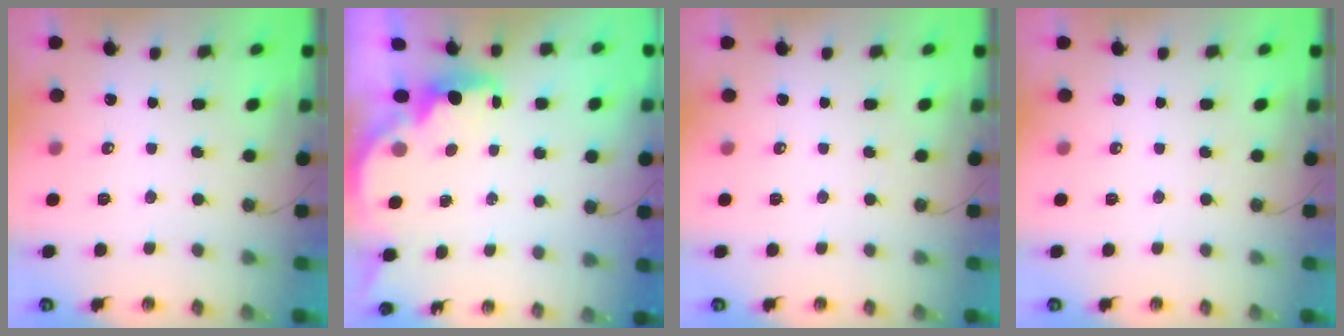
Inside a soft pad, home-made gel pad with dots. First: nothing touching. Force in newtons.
{"total": 2.4, "press": 2.2, "slide": 0.8}
{"total": 0.0}
{"total": 0.0}